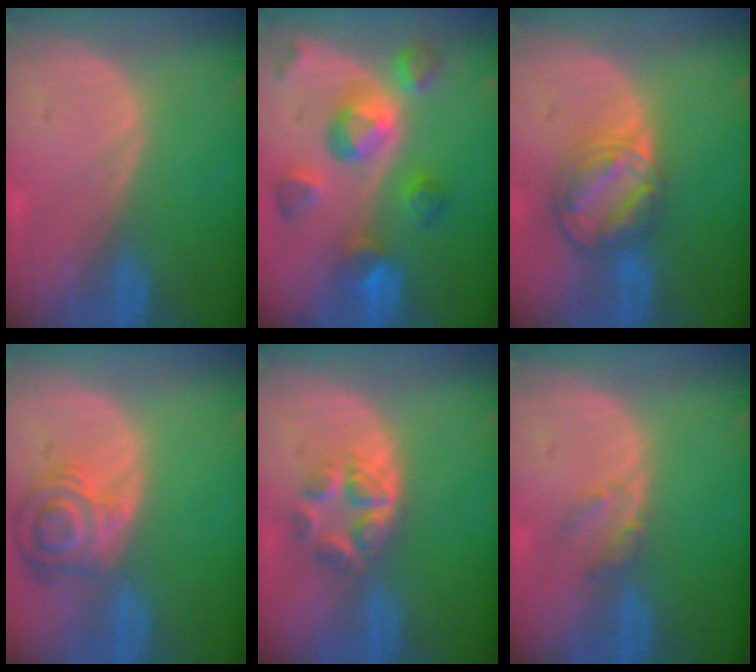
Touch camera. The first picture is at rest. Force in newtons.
{"total": 9.5, "press": 8.7, "slide": 4.0}
{"total": 8.2, "press": 7.0, "slide": 4.4}
{"total": 7.8, "press": 7.0, "slide": 3.6}
{"total": 5.0, "press": 4.8, "slide": 1.3}
{"total": 2.2, "press": 2.1, "slide": 0.4}